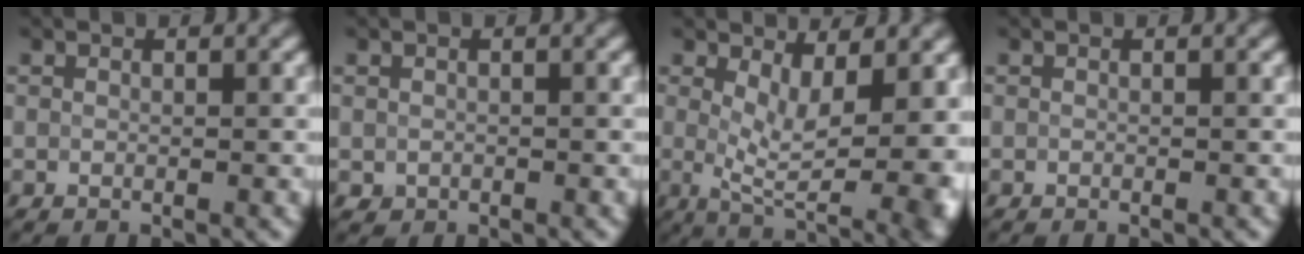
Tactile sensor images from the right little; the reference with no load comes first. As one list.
[{"total": 0.6, "force": [0.1, 0.5, 0.1], "torque": [0.002, -0.003, 0.002]}, {"total": 8.1, "force": [0.6, 3.3, 7.4], "torque": [-0.116, -0.013, 0.010]}, {"total": 0.0}]